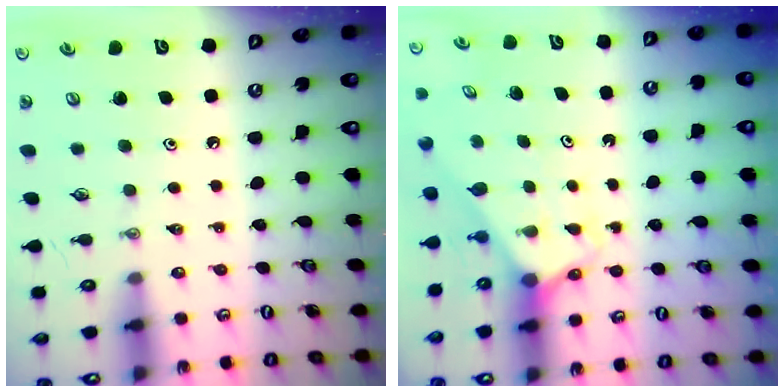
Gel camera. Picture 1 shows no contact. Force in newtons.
{"total": 2.5, "press": 2.5, "slide": 0.2}